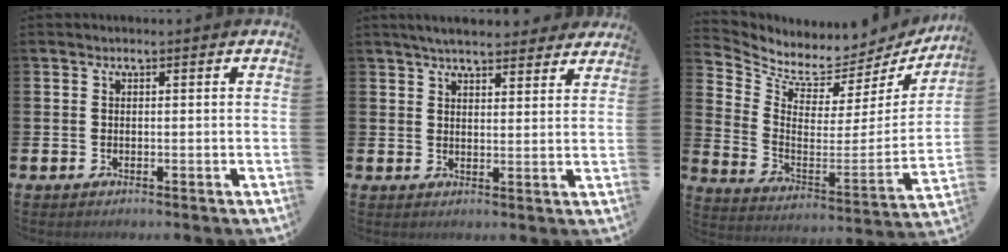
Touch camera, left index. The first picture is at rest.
{"total": 4.9, "force": [4.6, 0.9, 1.2], "torque": [-0.034, -0.016, 0.084]}
{"total": 6.5, "force": [6.0, 2.3, 1.1], "torque": [-0.061, -0.059, 0.098]}